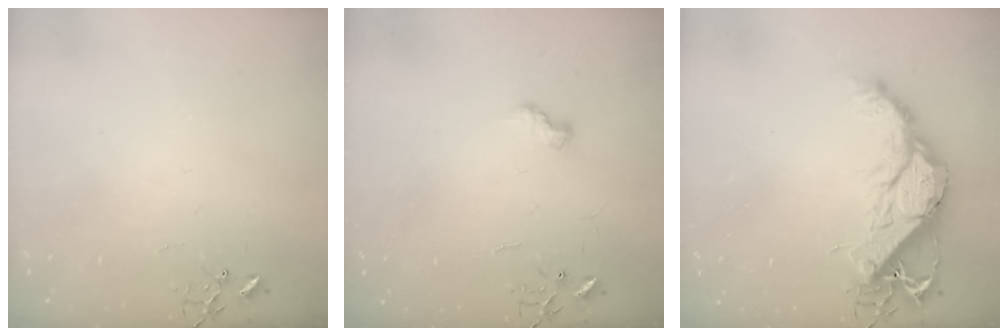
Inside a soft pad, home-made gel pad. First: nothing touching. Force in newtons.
{"total": 6.4, "press": 6.3, "slide": 0.6}
{"total": 17.2, "press": 17.1, "slide": 1.3}